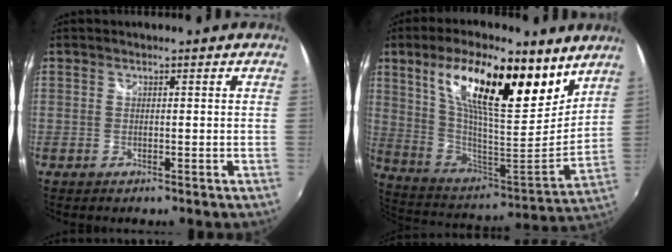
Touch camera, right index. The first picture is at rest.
{"total": 24.5, "force": [13.5, 8.4, 18.6], "torque": [-0.333, 0.023, 0.240]}